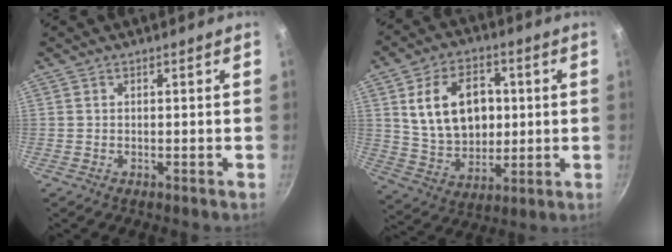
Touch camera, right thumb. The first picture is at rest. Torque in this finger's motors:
{"motor_torque": [-1.05, 1.53, 0.62, 0.18, 0.13]}